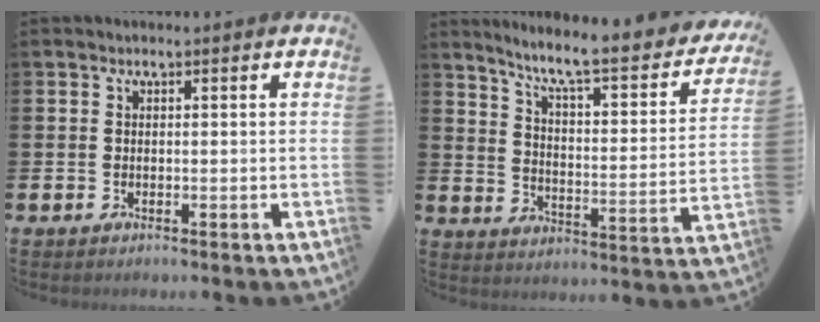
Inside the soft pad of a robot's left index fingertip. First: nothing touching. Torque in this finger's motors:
{"motor_torque": [-0.11, -0.91, 0.60, 0.20]}